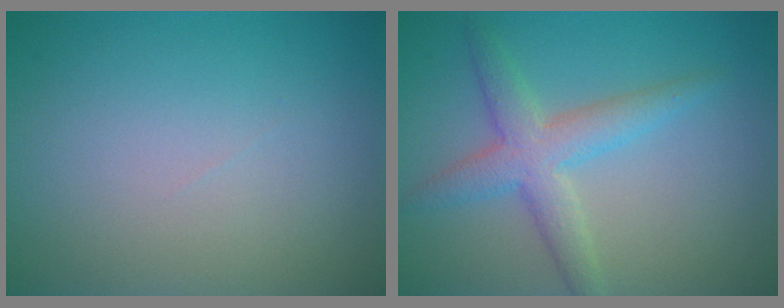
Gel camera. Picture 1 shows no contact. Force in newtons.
{"total": 4.1, "press": 4.1, "slide": 0.4}